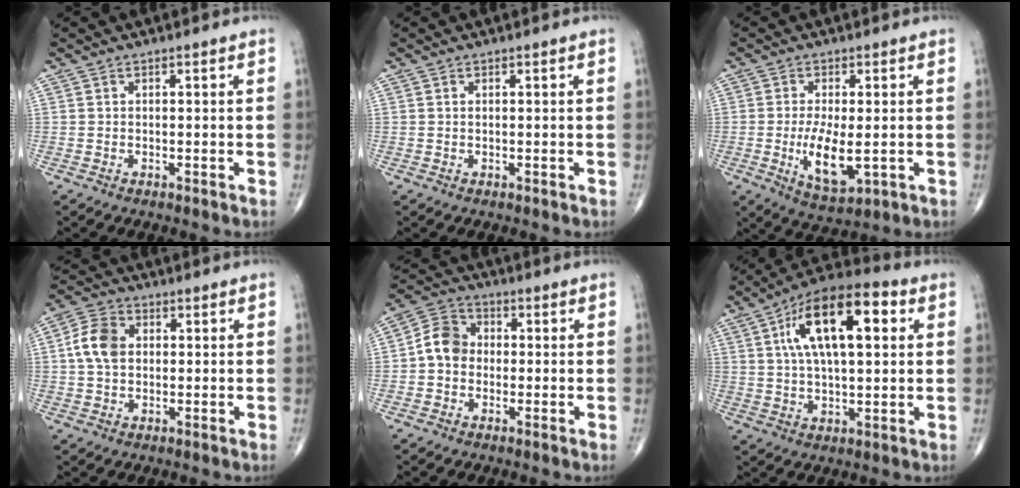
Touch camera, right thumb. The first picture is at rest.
{"total": 0.0}
{"total": 8.7, "force": [-1.3, 3.5, 7.9], "torque": [-0.139, -0.020, -0.014]}
{"total": 7.2, "force": [0.8, 5.2, 4.9], "torque": [-0.092, 0.012, 0.009]}
{"total": 7.1, "force": [-0.5, 5.9, 3.9], "torque": [-0.055, 0.026, -0.023]}
{"total": 18.4, "force": [5.3, 7.9, 15.8], "torque": [-0.250, 0.016, 0.080]}